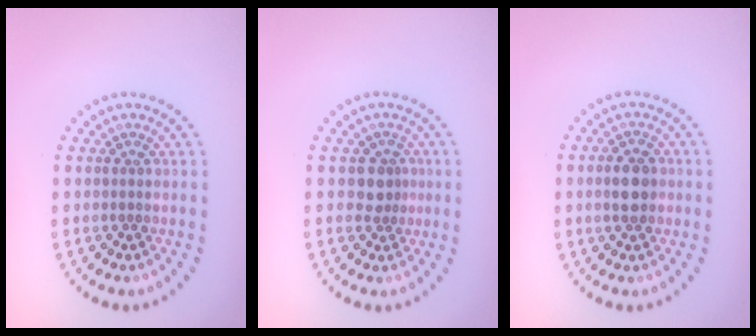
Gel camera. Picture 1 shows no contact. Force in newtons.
{"total": 1.9, "press": 1.6, "slide": 1.0}
{"total": 3.2, "press": 3.2, "slide": 0.1}